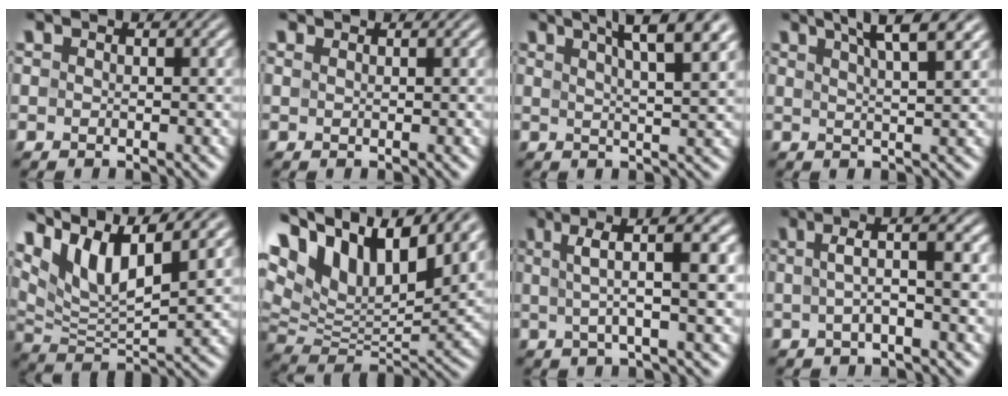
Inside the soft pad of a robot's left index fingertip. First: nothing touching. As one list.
[{"total": 0.7, "force": [0.6, 0.2, 0.2], "torque": [-0.006, -0.001, 0.009]}, {"total": 7.7, "force": [4.5, 2.0, 6.0], "torque": [-0.054, 0.027, 0.042]}, {"total": 6.6, "force": [4.3, 1.8, 4.7], "torque": [-0.042, 0.026, 0.037]}, {"total": 8.8, "force": [5.8, 2.5, 6.1], "torque": [-0.124, 0.002, 0.109]}, {"total": 15.4, "force": [9.0, 7.1, 10.2], "torque": [-0.203, 0.040, 0.161]}, {"total": 6.0, "force": [1.2, 1.4, 5.8], "torque": [-0.084, 0.021, 0.014]}, {"total": 4.1, "force": [0.3, 0.9, 4.0], "torque": [-0.066, 0.017, 0.001]}]